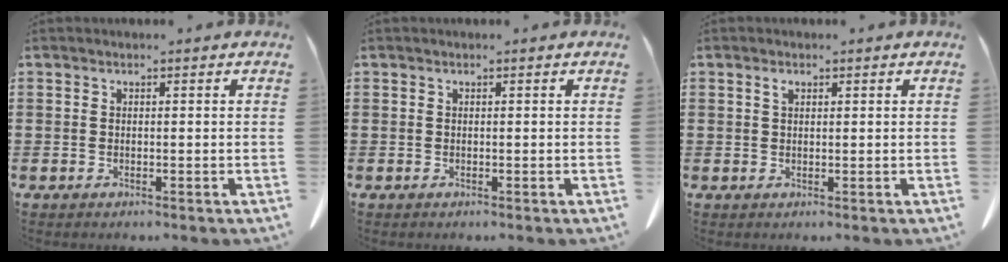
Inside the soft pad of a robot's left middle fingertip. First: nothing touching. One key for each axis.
{"total": 0.0}
{"total": 1.0, "fx": 0.5, "fy": 0.5, "fz": 0.8, "tx": -0.017, "ty": 0.005, "tz": 0.008}